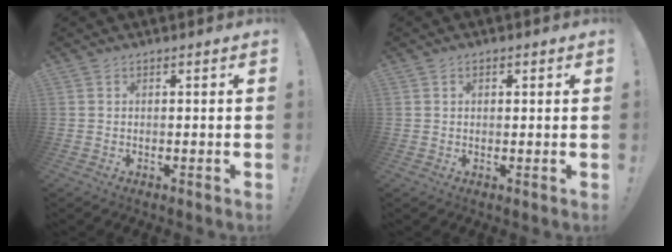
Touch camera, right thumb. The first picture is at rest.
{"total": 1.0, "force": [0.3, 0.8, 0.5], "torque": [-0.006, 0.002, 0.005]}